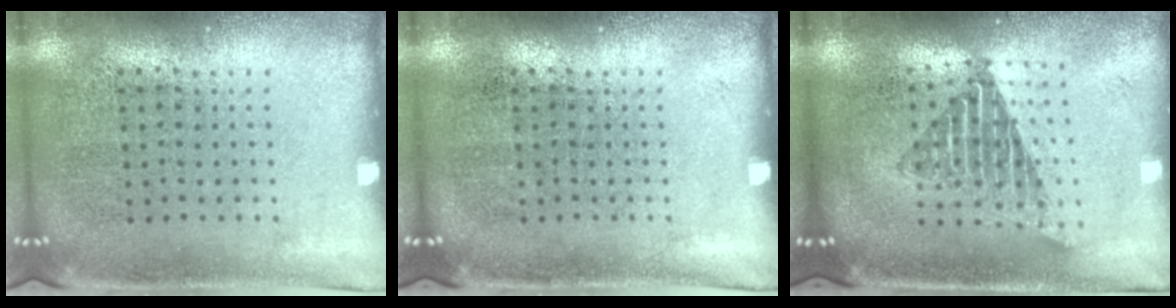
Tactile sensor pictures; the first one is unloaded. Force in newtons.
{"total": 0.0}
{"total": 1.6, "press": 1.3, "slide": 0.9}